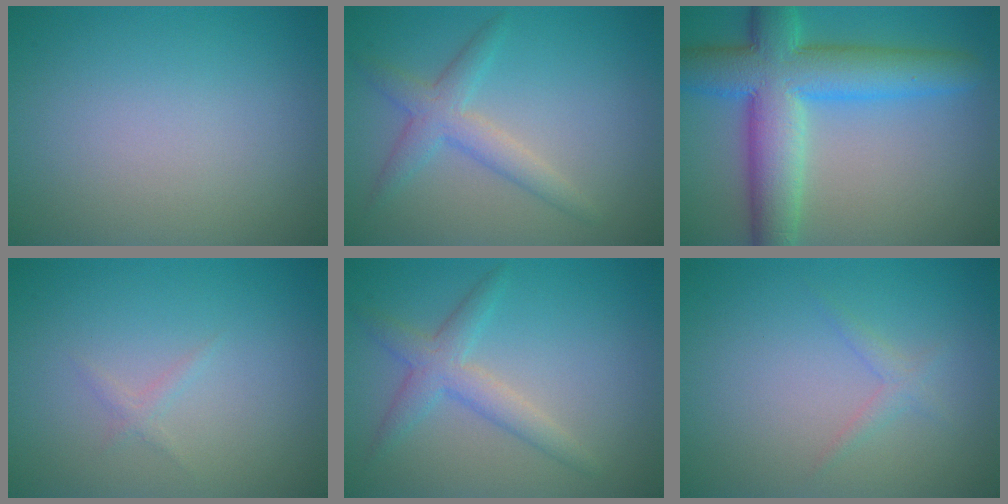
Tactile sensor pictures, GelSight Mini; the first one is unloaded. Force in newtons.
{"total": 3.0, "press": 3.0, "slide": 0.1}
{"total": 9.8, "press": 9.8, "slide": 0.2}
{"total": 0.8, "press": 0.8, "slide": 0.1}
{"total": 3.0, "press": 3.0, "slide": 0.1}
{"total": 1.1, "press": 1.1, "slide": 0.0}